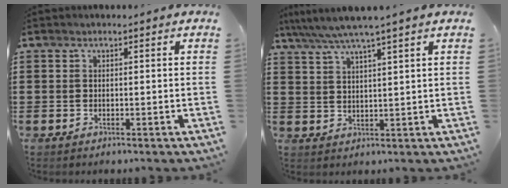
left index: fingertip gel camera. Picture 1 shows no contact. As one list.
[{"total": 4.3, "force": [3.4, -0.5, 2.7], "torque": [-0.062, -0.012, 0.057]}]